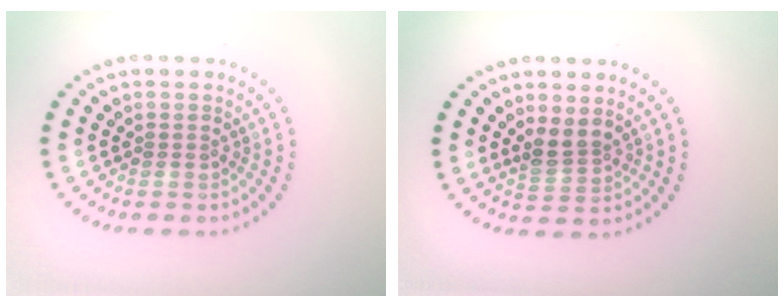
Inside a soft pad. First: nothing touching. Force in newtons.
{"total": 2.4, "press": 1.8, "slide": 1.6}